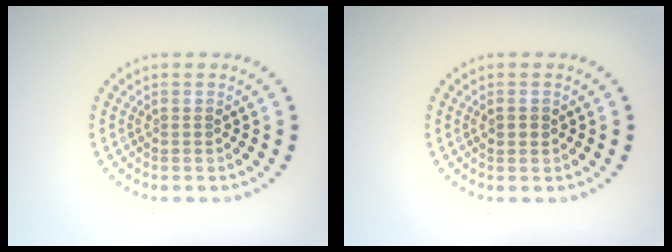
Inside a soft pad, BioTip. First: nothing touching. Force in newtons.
{"total": 1.1, "press": 1.0, "slide": 0.4}